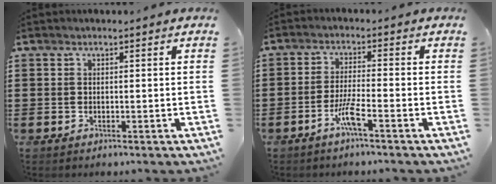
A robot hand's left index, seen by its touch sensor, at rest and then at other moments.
{"total": 4.4, "force": [-2.6, 0.0, 3.6], "torque": [-0.081, -0.009, -0.052]}